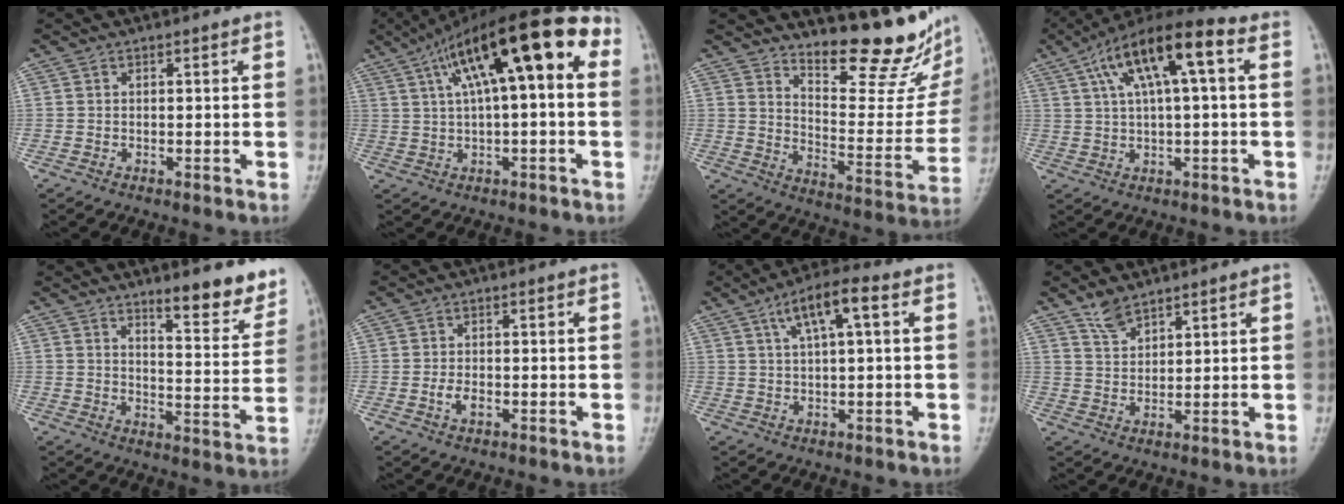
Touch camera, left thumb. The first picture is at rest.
{"total": 18.3, "force": [4.6, 5.8, 16.7], "torque": [-0.246, 0.047, 0.063]}
{"total": 16.9, "force": [14.0, 4.0, 8.6], "torque": [-0.083, -0.131, 0.202]}
{"total": 14.2, "force": [4.3, 4.3, 12.8], "torque": [-0.225, 0.033, 0.068]}
{"total": 10.2, "force": [7.6, 2.6, 6.3], "torque": [-0.052, -0.056, 0.109]}
{"total": 2.3, "force": [-0.9, 1.3, 1.7], "torque": [-0.033, 0.007, -0.015]}
{"total": 8.0, "force": [2.9, 2.0, 7.1], "torque": [-0.131, 0.015, 0.049]}
{"total": 4.2, "force": [3.4, 1.7, 1.8], "torque": [-0.025, -0.020, 0.071]}